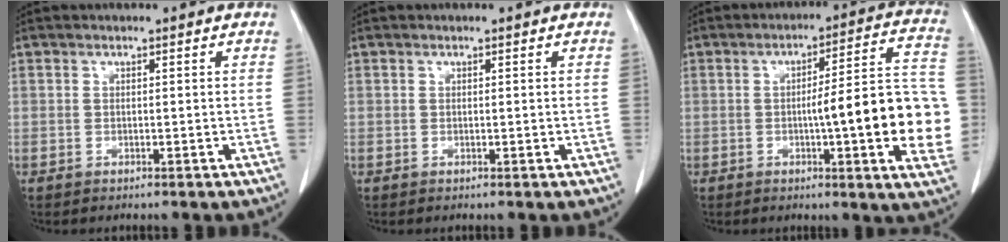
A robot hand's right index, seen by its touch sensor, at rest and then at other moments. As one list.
[{"total": 0.0}, {"total": 16.7, "force": [-2.4, 1.9, 16.4], "torque": [-0.164, 0.025, -0.028]}]